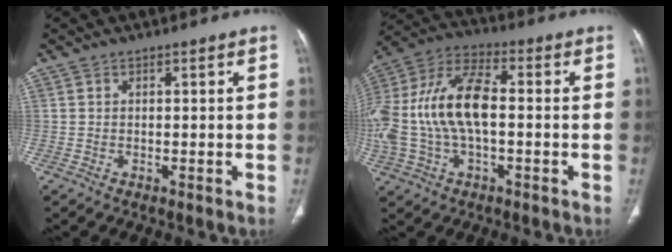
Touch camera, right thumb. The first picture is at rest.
{"total": 20.0, "force": [-0.6, 10.5, 17.0], "torque": [-0.382, 0.034, -0.012]}